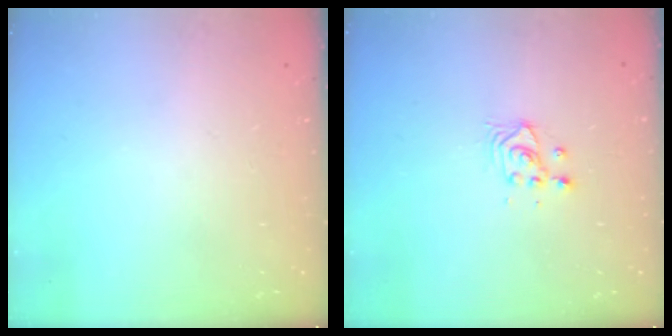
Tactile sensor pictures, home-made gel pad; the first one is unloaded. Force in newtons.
{"total": 3.7, "press": 3.7, "slide": 0.3}